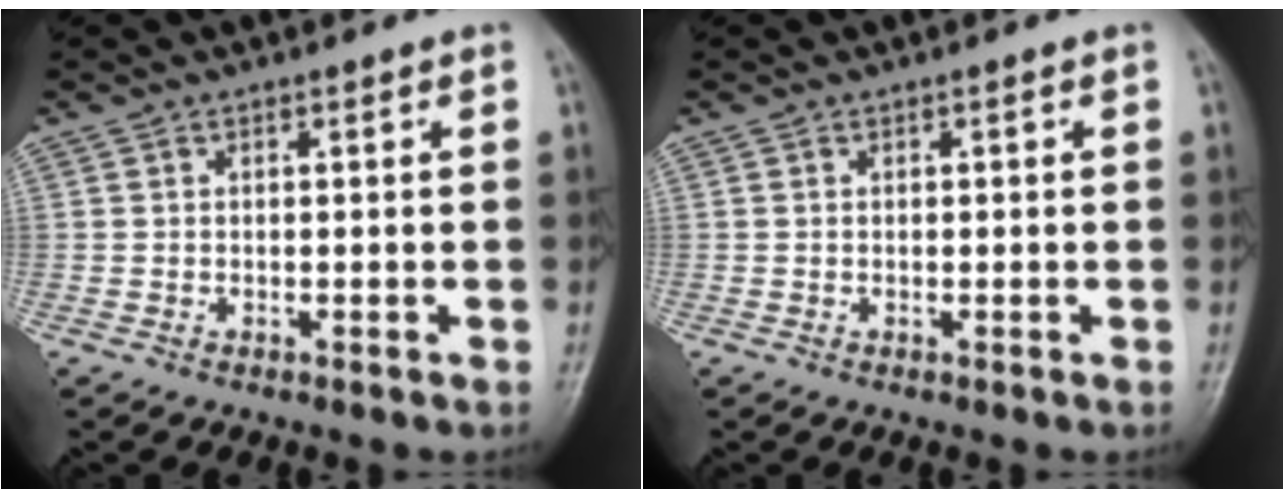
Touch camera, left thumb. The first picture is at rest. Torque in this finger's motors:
{"motor_torque": [0.08, 0.12, -0.16, -0.02, 0.06]}